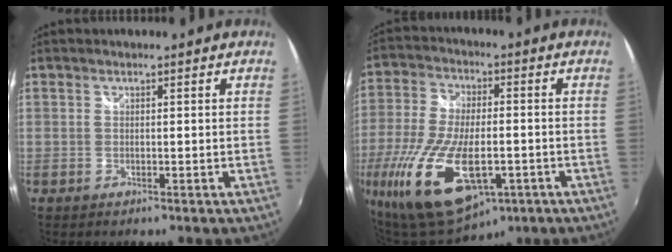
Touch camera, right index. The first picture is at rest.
{"total": 24.5, "force": [-9.4, 11.7, 19.3], "torque": [-0.431, -0.058, -0.151]}